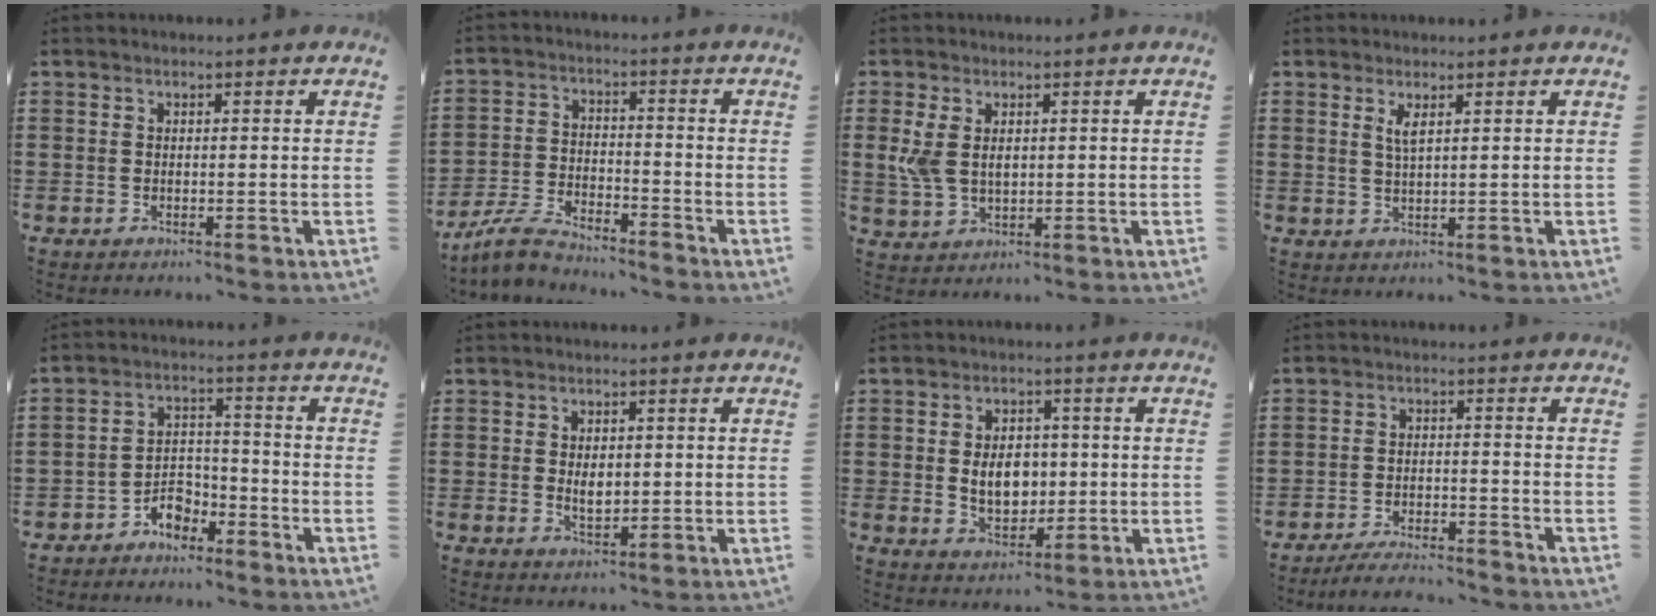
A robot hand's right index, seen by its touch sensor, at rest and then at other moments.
{"total": 5.5, "force": [-5.2, 0.9, 1.7], "torque": [-0.049, -0.001, -0.104]}
{"total": 4.2, "force": [0.8, 2.6, 3.2], "torque": [-0.091, 0.000, 0.006]}
{"total": 2.0, "force": [1.1, 0.4, 1.7], "torque": [-0.035, 0.003, 0.017]}
{"total": 4.5, "force": [-3.6, 2.2, 1.5], "torque": [-0.029, 0.012, -0.069]}
{"total": 3.3, "force": [0.2, 1.9, 2.7], "torque": [-0.047, 0.005, 0.002]}
{"total": 6.4, "force": [0.1, 4.5, 4.6], "torque": [-0.073, 0.002, -0.003]}
{"total": 3.9, "force": [-3.8, 0.2, 0.7], "torque": [-0.014, 0.005, -0.078]}